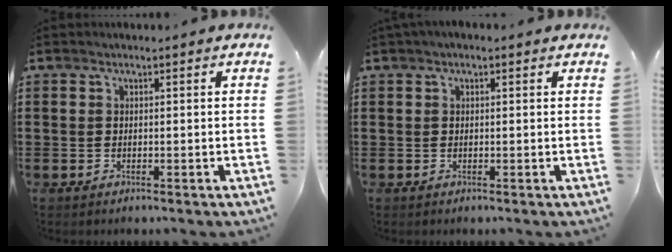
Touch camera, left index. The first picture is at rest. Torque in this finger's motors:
{"motor_torque": [1.09, -1.05, 0.44, 0.21]}